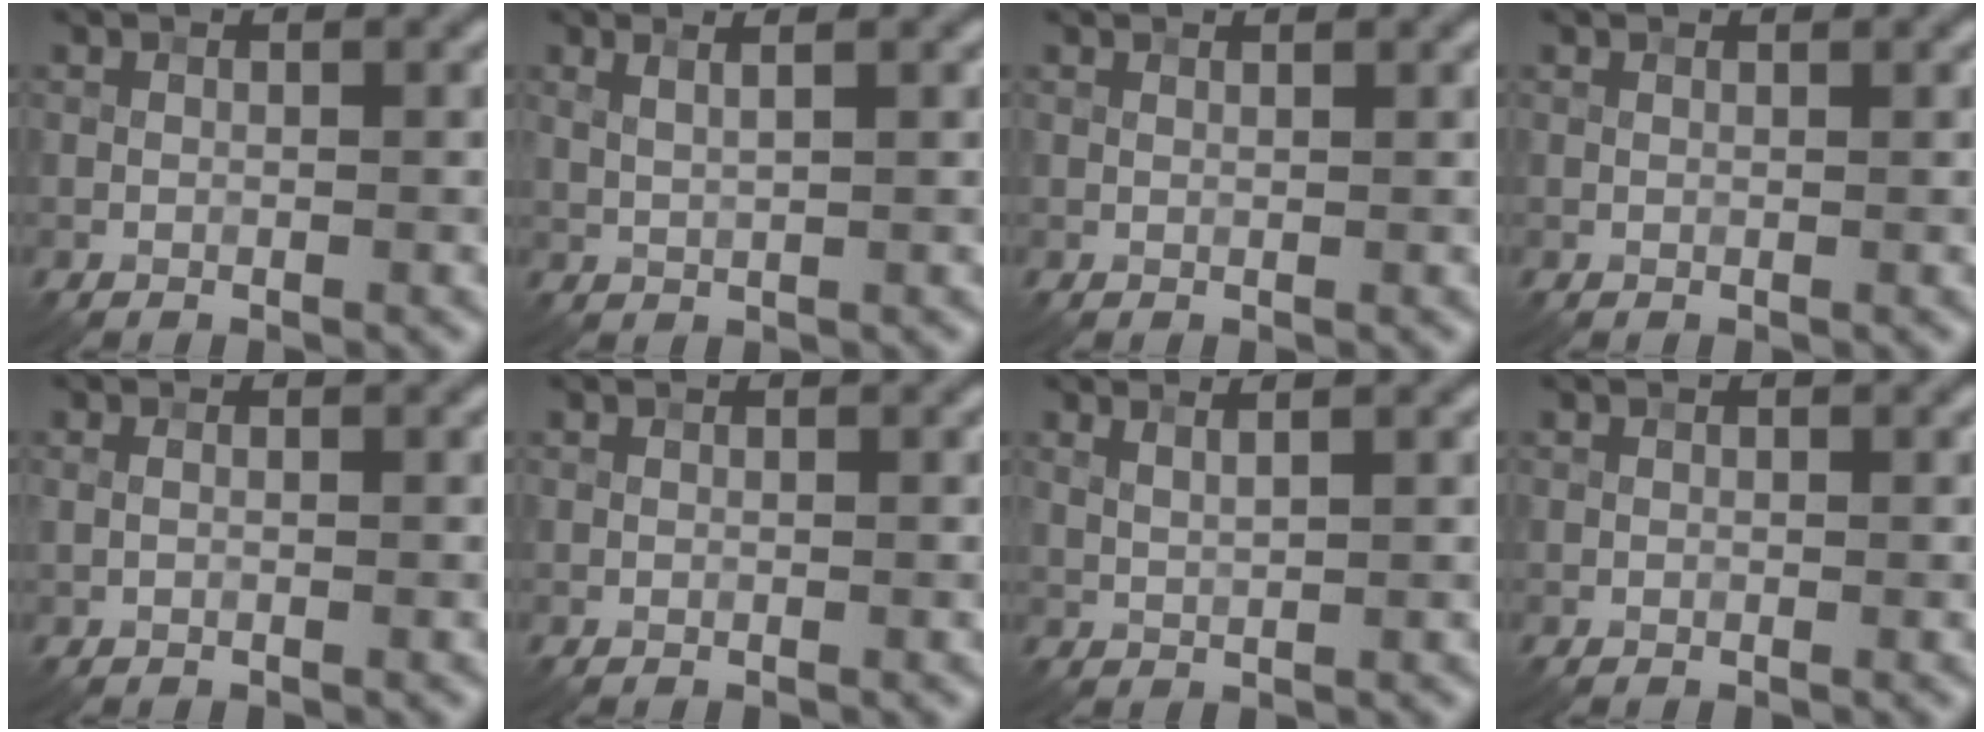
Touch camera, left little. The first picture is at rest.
{"total": 2.5, "force": [1.4, 0.8, 1.9], "torque": [-0.023, 0.003, 0.008]}
{"total": 1.0, "force": [0.9, 0.1, 0.4], "torque": [-0.008, -0.003, 0.007]}
{"total": 0.5, "force": [0.5, 0.0, 0.1], "torque": [-0.005, -0.003, 0.005]}
{"total": 0.6, "force": [0.2, 0.2, 0.5], "torque": [-0.010, -0.005, 0.003]}
{"total": 0.0}
{"total": 2.0, "force": [1.2, 0.6, 1.5], "torque": [-0.023, 0.002, 0.016]}
{"total": 0.0}